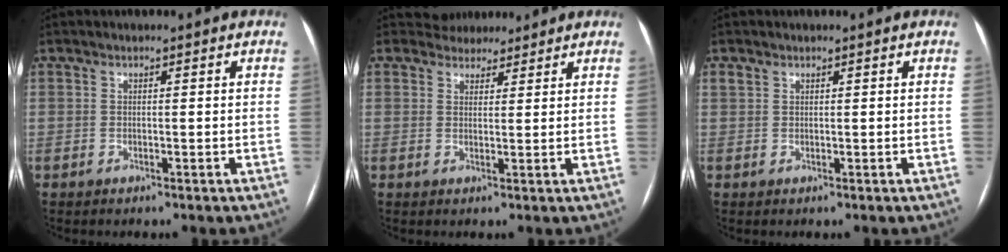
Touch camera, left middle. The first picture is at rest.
{"total": 4.0, "force": [3.5, 1.9, -0.3], "torque": [0.007, 0.010, 0.048]}
{"total": 0.8, "force": [0.6, 0.5, 0.2], "torque": [-0.005, 0.006, 0.013]}